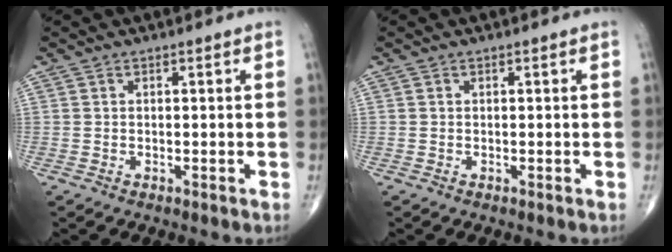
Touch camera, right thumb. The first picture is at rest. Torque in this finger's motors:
{"motor_torque": [-0.25, 0.30, 0.02, 0.00, 0.00]}